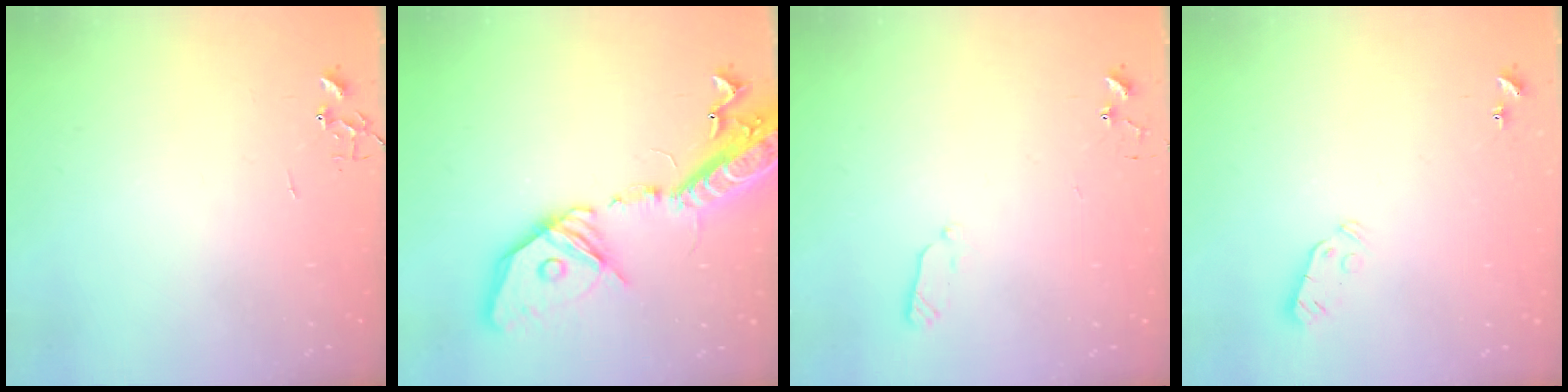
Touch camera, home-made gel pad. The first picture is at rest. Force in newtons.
{"total": 25.2, "press": 24.7, "slide": 4.9}
{"total": 4.7, "press": 4.6, "slide": 0.9}
{"total": 3.7, "press": 3.6, "slide": 0.6}